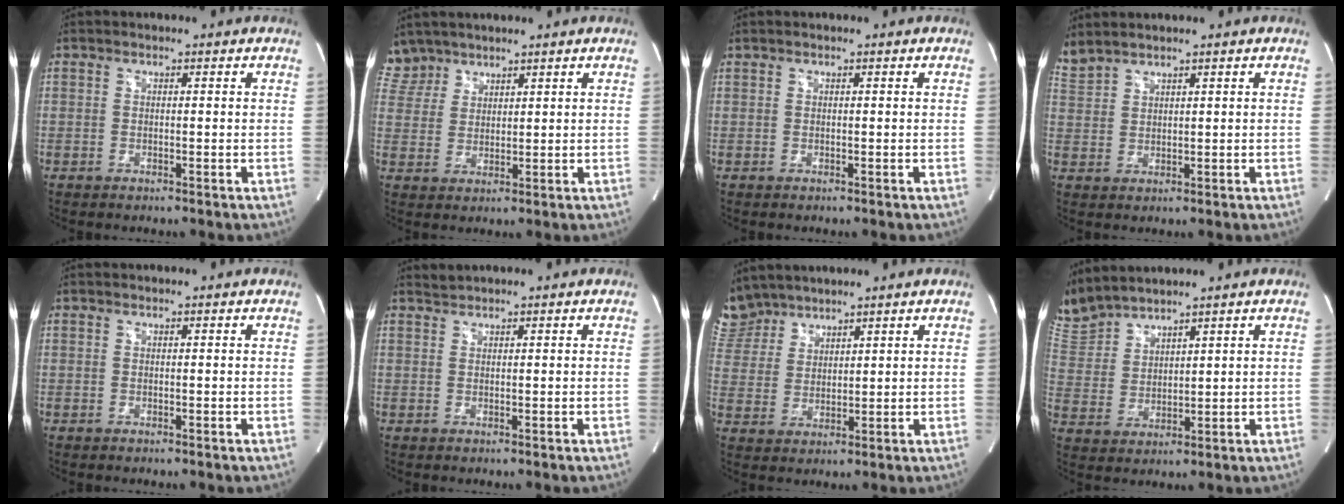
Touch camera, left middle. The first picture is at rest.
{"total": 5.5, "force": [4.7, 2.7, -0.5], "torque": [0.012, 0.008, 0.100]}
{"total": 0.0}
{"total": 3.7, "force": [3.6, 0.0, 0.8], "torque": [-0.035, 0.014, 0.087]}
{"total": 0.0}
{"total": 0.9, "force": [0.8, -0.2, -0.3], "torque": [-0.002, 0.003, 0.019]}
{"total": 7.9, "force": [7.2, 3.1, 0.3], "torque": [-0.016, 0.012, 0.159]}
{"total": 8.3, "force": [8.1, 0.7, 1.3], "torque": [-0.054, 0.017, 0.182]}